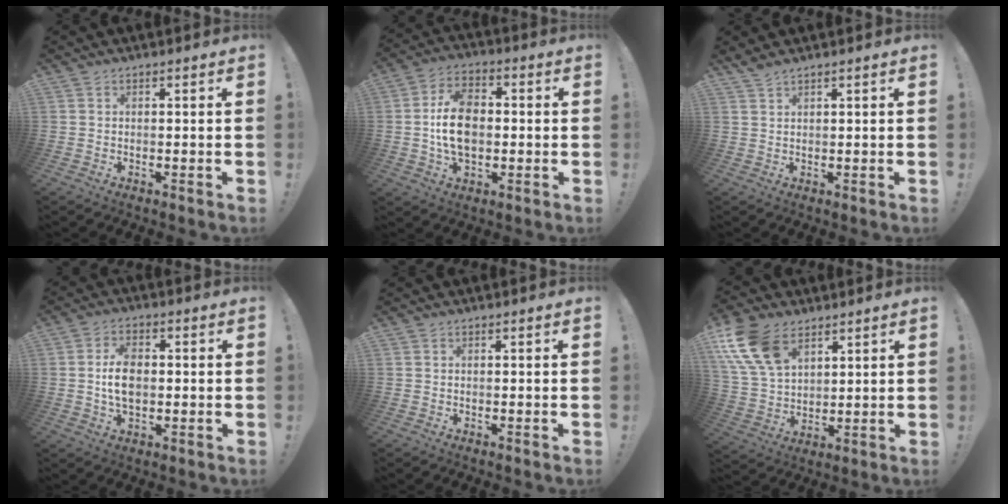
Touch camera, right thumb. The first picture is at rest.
{"total": 13.2, "force": [-0.7, 9.0, 9.6], "torque": [-0.165, 0.012, -0.010]}
{"total": 2.1, "force": [1.9, 0.2, 0.9], "torque": [-0.021, -0.009, 0.035]}
{"total": 8.4, "force": [-0.1, 5.4, 6.4], "torque": [-0.117, 0.004, -0.003]}
{"total": 0.0}
{"total": 16.1, "force": [8.7, 9.8, 9.3], "torque": [-0.198, -0.035, 0.167]}